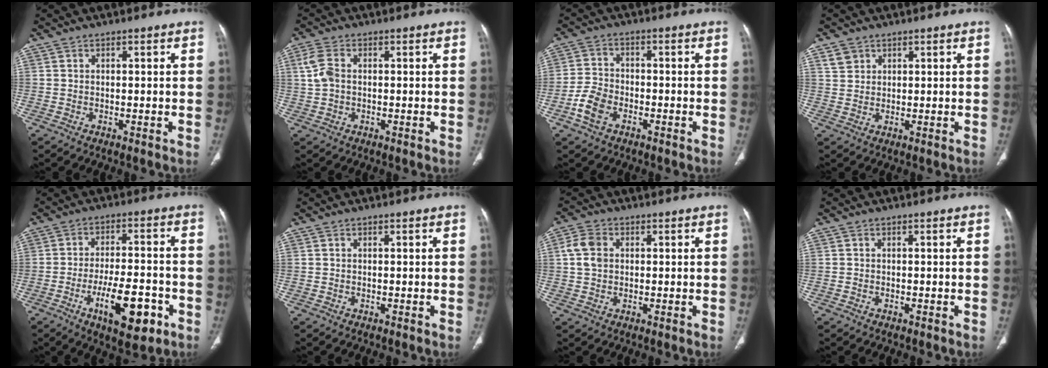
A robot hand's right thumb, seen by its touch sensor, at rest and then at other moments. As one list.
[{"total": 4.5, "force": [0.6, 3.0, 3.3], "torque": [-0.084, 0.008, 0.009]}, {"total": 6.0, "force": [-2.9, 3.8, 3.5], "torque": [-0.072, 0.015, -0.059]}, {"total": 2.9, "force": [1.7, 2.2, 0.7], "torque": [0.000, -0.006, 0.032]}, {"total": 12.9, "force": [-5.4, 4.9, 10.6], "torque": [-0.164, 0.020, -0.079]}, {"total": 0.0}, {"total": 5.0, "force": [0.8, 3.8, 3.2], "torque": [-0.063, 0.007, 0.013]}, {"total": 0.0}]